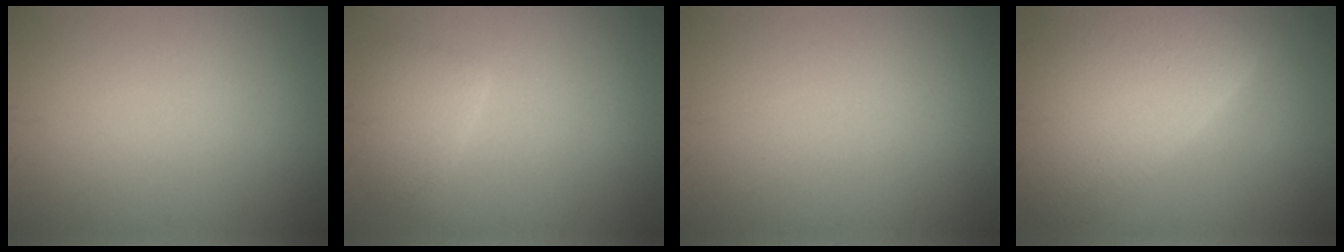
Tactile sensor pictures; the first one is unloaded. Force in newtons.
{"total": 2.5, "press": 2.5, "slide": 0.2}
{"total": 0.0}
{"total": 8.9, "press": 8.9, "slide": 0.5}